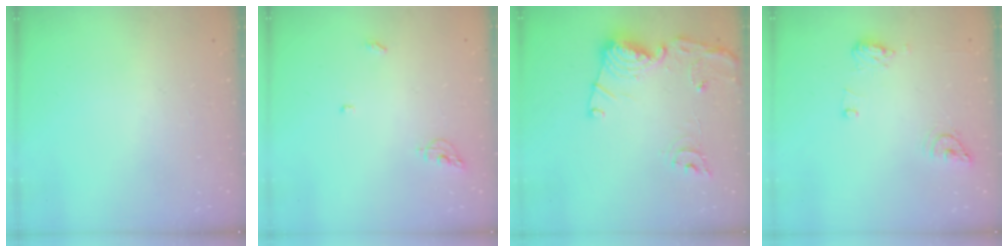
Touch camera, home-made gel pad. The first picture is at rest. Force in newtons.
{"total": 5.9, "press": 5.9, "slide": 0.2}
{"total": 15.1, "press": 15.0, "slide": 1.6}
{"total": 12.8, "press": 10.6, "slide": 7.2}